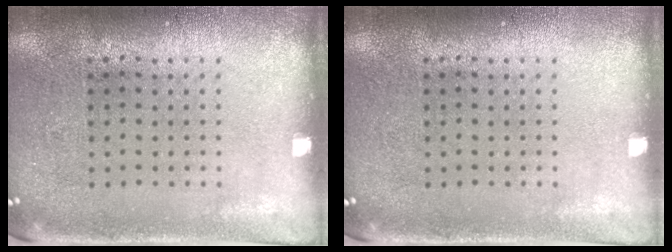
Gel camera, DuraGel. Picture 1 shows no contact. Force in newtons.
{"total": 0.0}